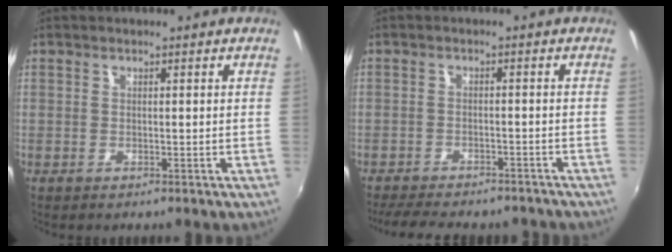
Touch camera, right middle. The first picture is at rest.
{"total": 13.1, "force": [-11.3, 3.5, 5.6], "torque": [-0.123, -0.018, -0.155]}